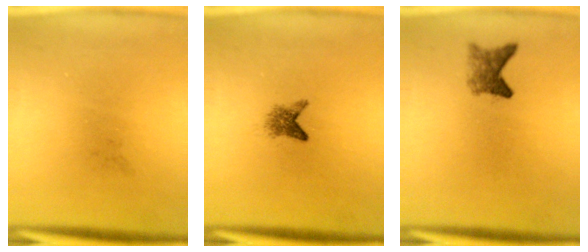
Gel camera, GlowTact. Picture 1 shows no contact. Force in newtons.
{"total": 2.1}
{"total": 2.7}